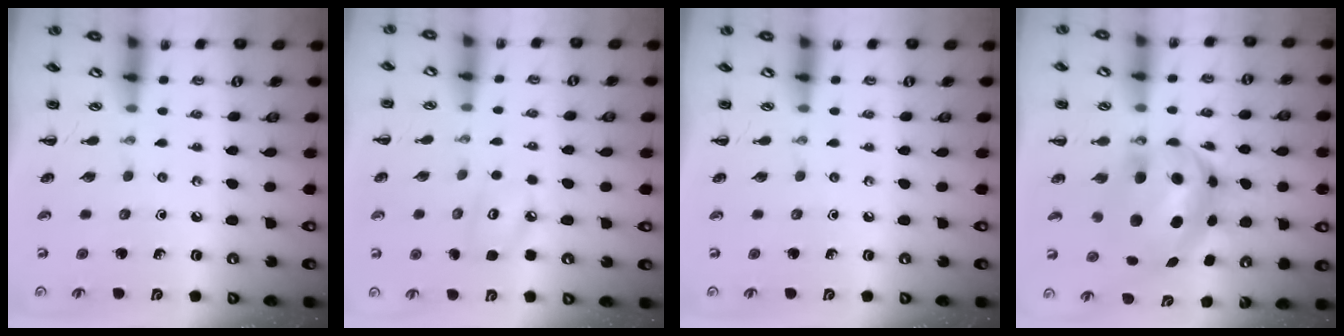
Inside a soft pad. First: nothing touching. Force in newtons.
{"total": 5.7, "press": 5.6, "slide": 1.0}
{"total": 0.0}
{"total": 8.8, "press": 8.6, "slide": 1.9}